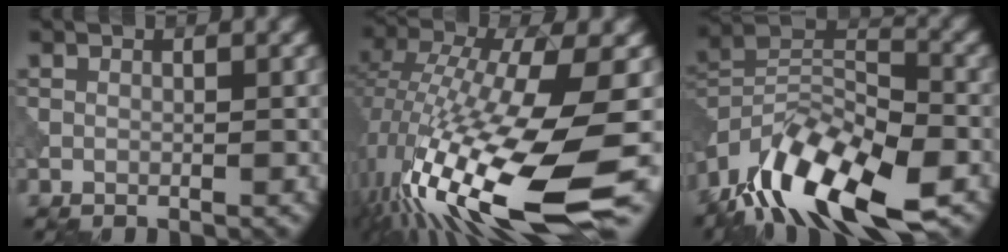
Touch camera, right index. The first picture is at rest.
{"total": 17.3, "force": [-5.2, 4.7, 15.9], "torque": [-0.313, -0.014, -0.089]}
{"total": 13.1, "force": [-8.8, 5.1, 8.3], "torque": [-0.154, 0.005, -0.173]}